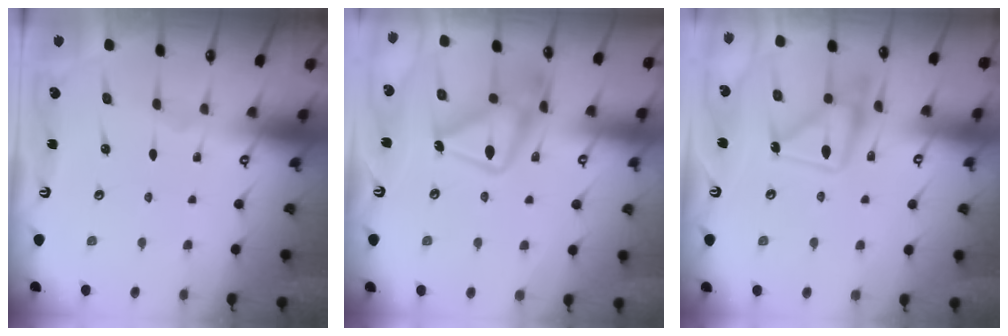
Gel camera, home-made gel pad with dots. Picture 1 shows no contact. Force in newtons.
{"total": 17.2, "press": 17.2, "slide": 1.1}
{"total": 15.8, "press": 15.7, "slide": 1.1}